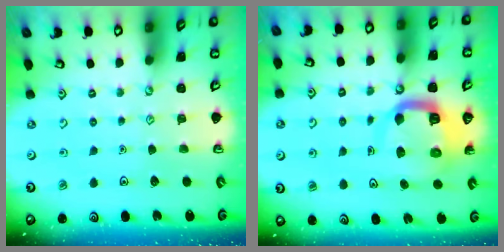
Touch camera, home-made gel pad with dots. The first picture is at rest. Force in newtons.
{"total": 9.6, "press": 9.6, "slide": 1.2}